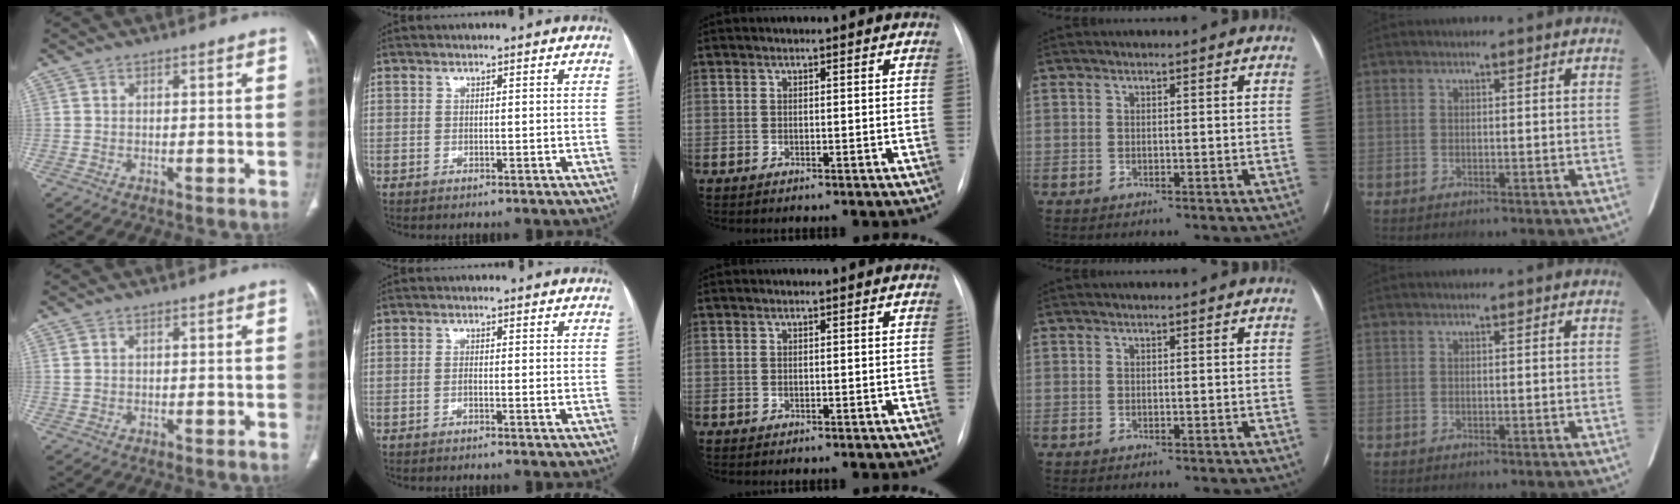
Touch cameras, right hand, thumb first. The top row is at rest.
{"thumb": {"total": 1.3, "force": [0.5, 0.8, 0.8], "torque": [-0.023, 0.008, 0.018]}, "index": {"total": 1.5, "force": [-0.4, 0.2, 1.4], "torque": [-0.022, 0.001, -0.006]}}